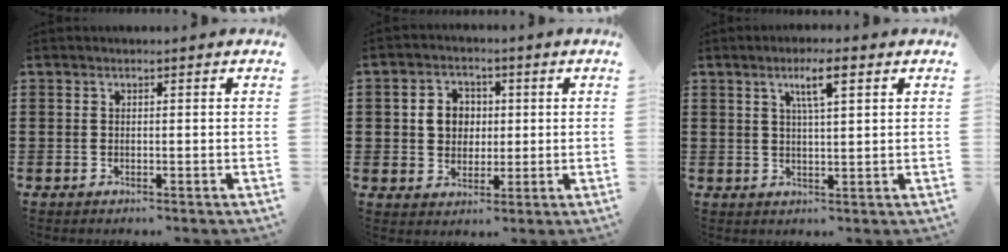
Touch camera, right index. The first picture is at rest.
{"total": 5.2, "force": [0.5, 4.6, 2.2], "torque": [-0.054, 0.013, 0.003]}
{"total": 4.9, "force": [2.3, 0.4, 4.3], "torque": [-0.082, 0.000, 0.035]}